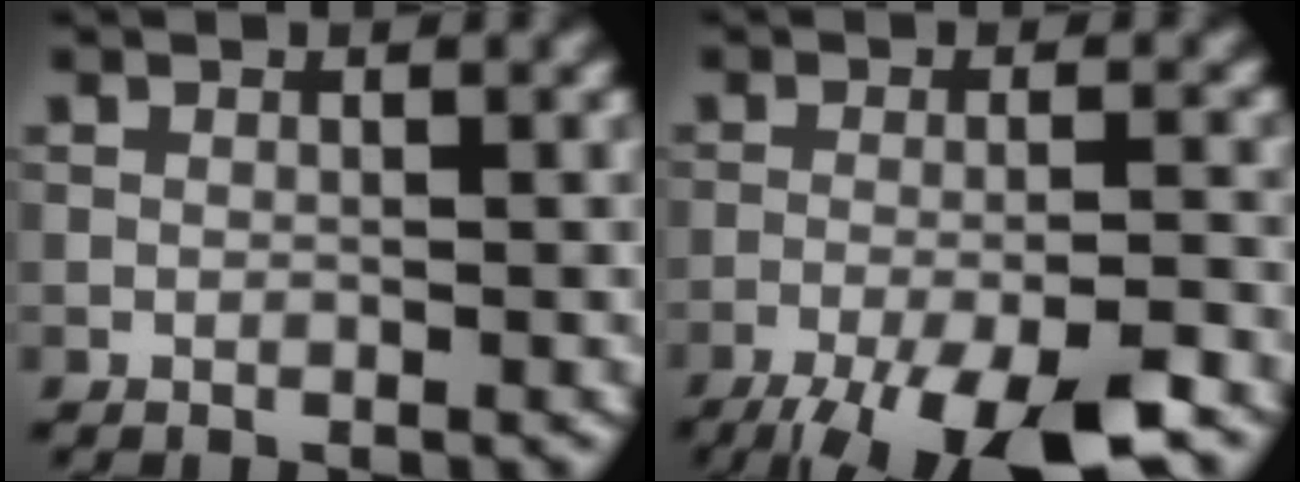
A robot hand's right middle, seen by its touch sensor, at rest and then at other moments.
{"total": 10.5, "force": [-7.6, 2.2, 7.0], "torque": [-0.111, -0.027, -0.115]}